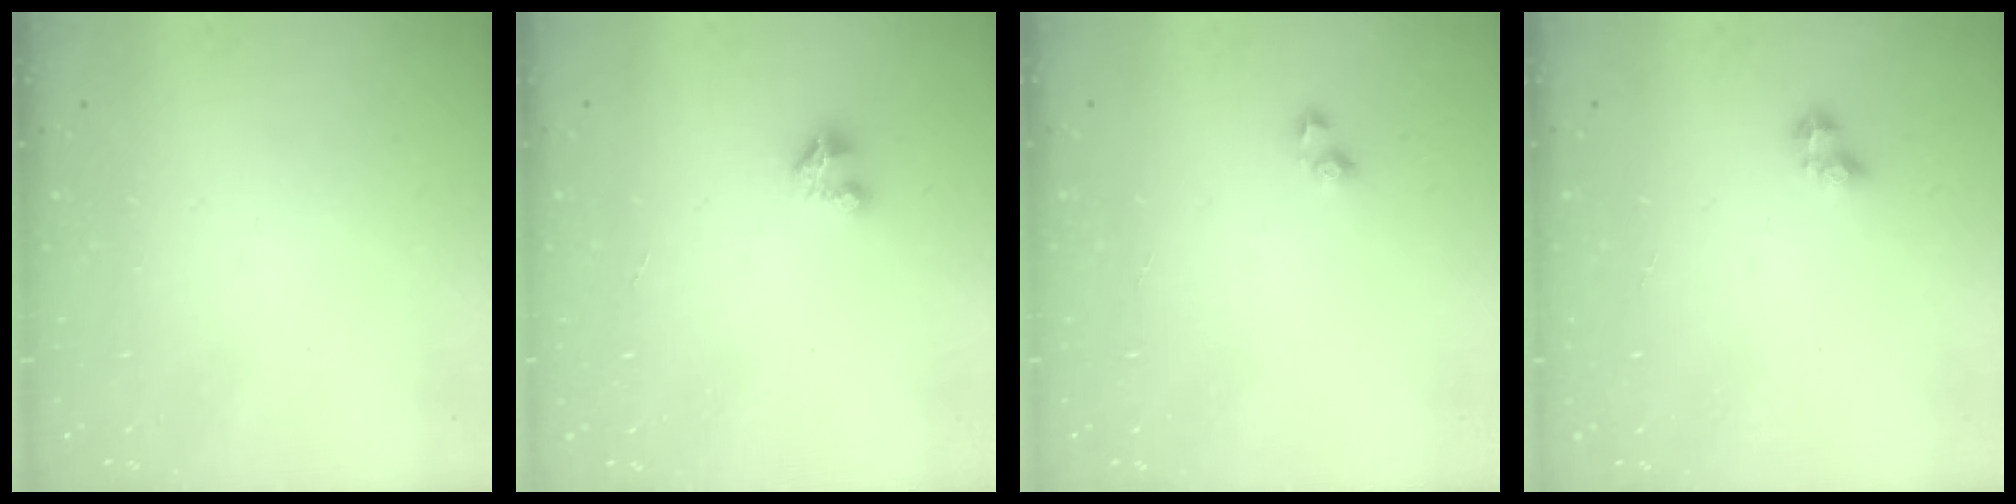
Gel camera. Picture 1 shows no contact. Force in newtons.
{"total": 2.5, "press": 2.5, "slide": 0.3}
{"total": 2.0, "press": 1.7, "slide": 1.0}
{"total": 4.4, "press": 4.3, "slide": 0.9}